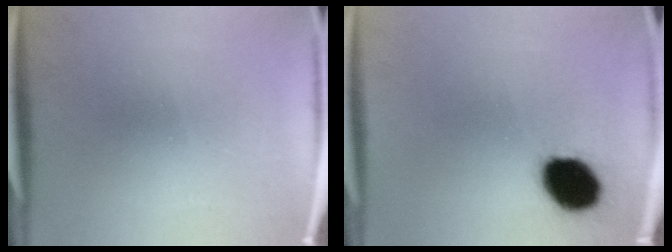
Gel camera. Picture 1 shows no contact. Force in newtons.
{"total": 13.3}